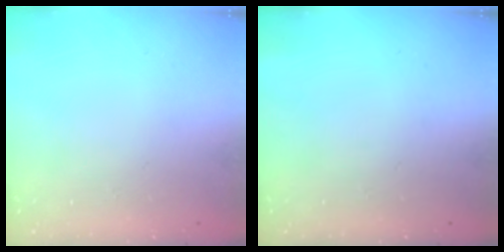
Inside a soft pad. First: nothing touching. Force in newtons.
{"total": 0.0}